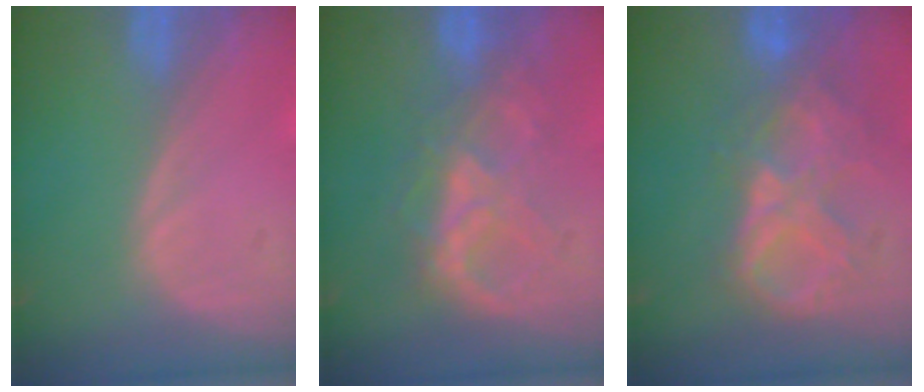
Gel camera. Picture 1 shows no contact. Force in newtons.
{"total": 6.5, "press": 6.5, "slide": 0.7}
{"total": 8.7, "press": 7.7, "slide": 4.1}